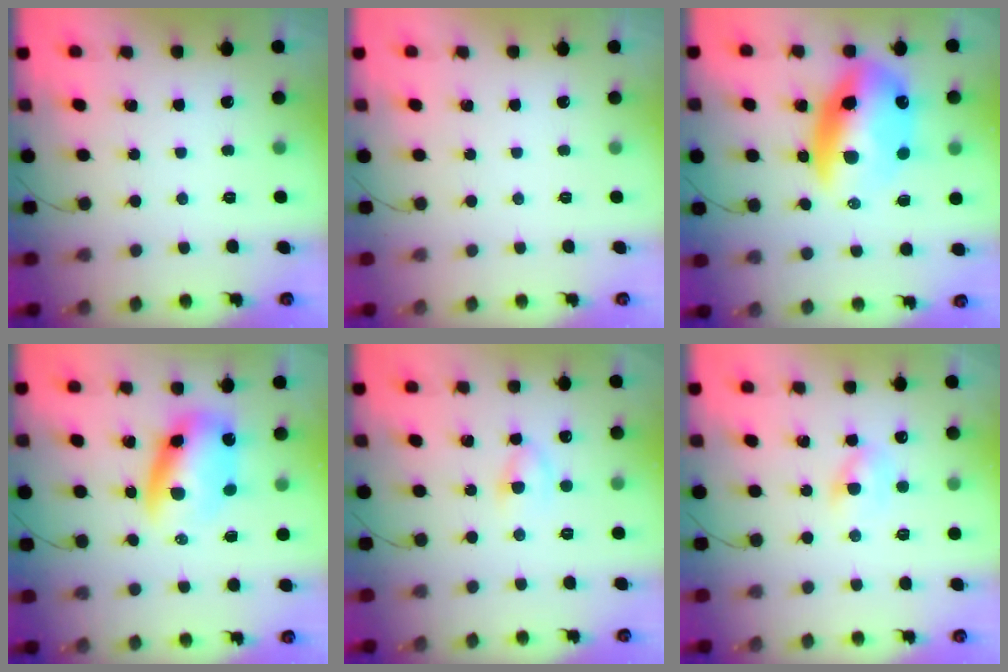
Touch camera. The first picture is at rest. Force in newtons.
{"total": 0.0}
{"total": 16.6, "press": 16.2, "slide": 3.6}
{"total": 9.4, "press": 9.0, "slide": 2.7}
{"total": 4.3, "press": 4.0, "slide": 1.5}
{"total": 3.3, "press": 3.1, "slide": 1.0}